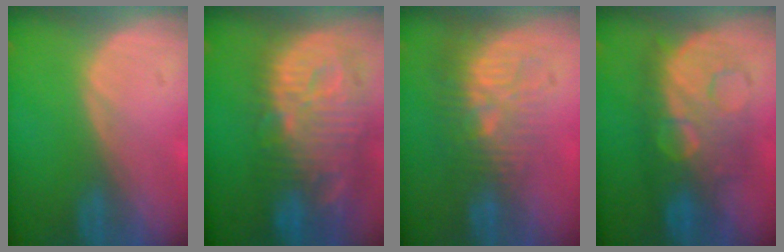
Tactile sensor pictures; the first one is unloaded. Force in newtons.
{"total": 14.0, "press": 12.2, "slide": 6.8}
{"total": 10.1, "press": 8.8, "slide": 5.1}
{"total": 9.5, "press": 9.5, "slide": 0.4}